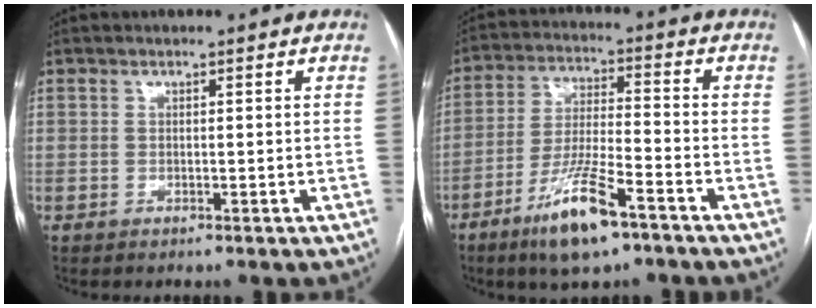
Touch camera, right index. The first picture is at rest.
{"total": 11.4, "force": [-7.0, 1.7, 8.8], "torque": [-0.174, -0.018, -0.127]}